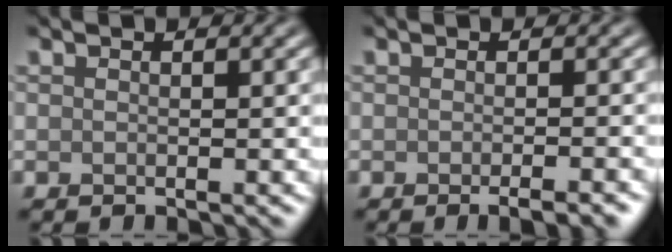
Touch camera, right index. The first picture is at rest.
{"total": 2.7, "force": [-1.5, 0.7, 2.1], "torque": [-0.015, 0.001, -0.020]}